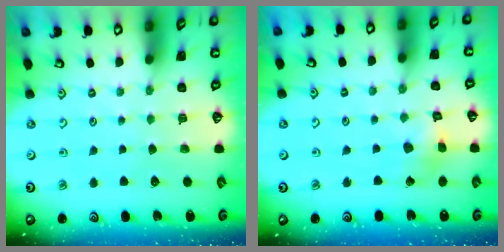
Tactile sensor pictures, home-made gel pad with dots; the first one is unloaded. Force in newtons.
{"total": 4.8, "press": 4.8, "slide": 0.4}